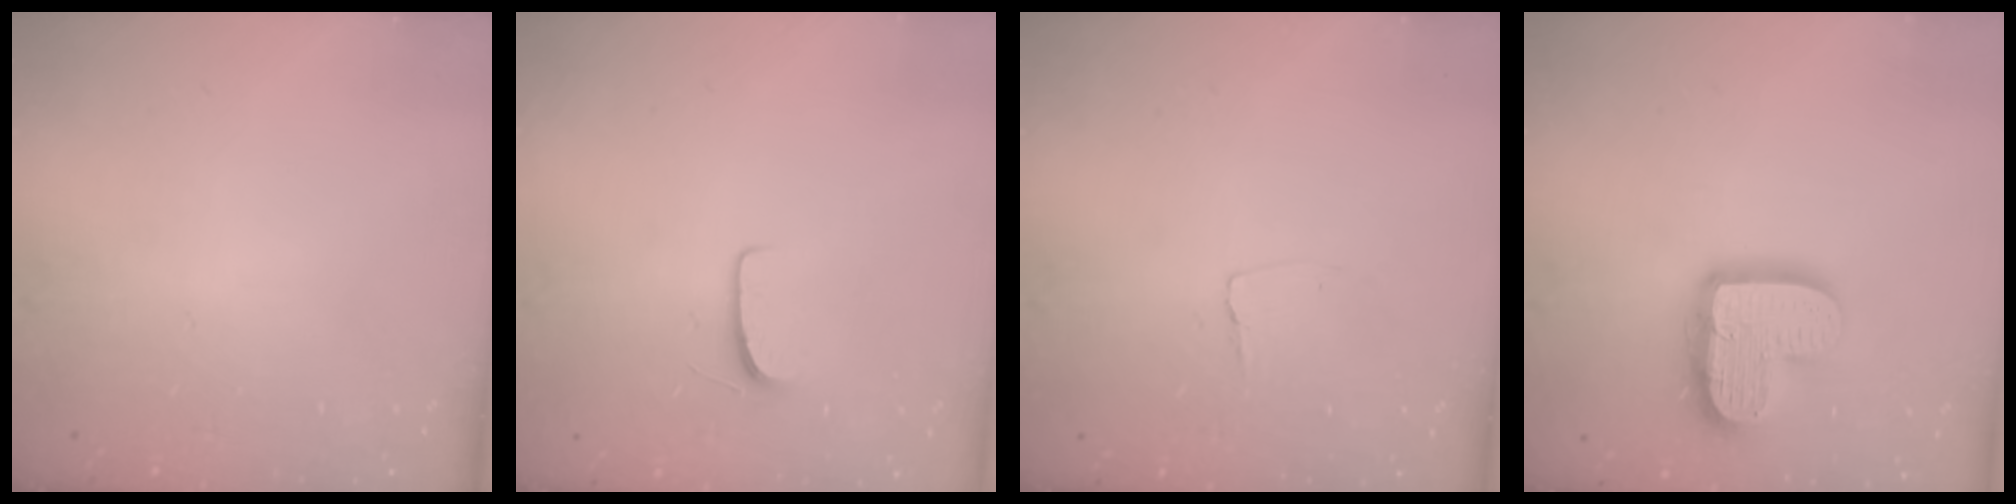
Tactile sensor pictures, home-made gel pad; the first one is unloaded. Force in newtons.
{"total": 5.4, "press": 5.3, "slide": 0.5}
{"total": 2.9, "press": 2.9, "slide": 0.3}
{"total": 15.6, "press": 15.5, "slide": 1.3}